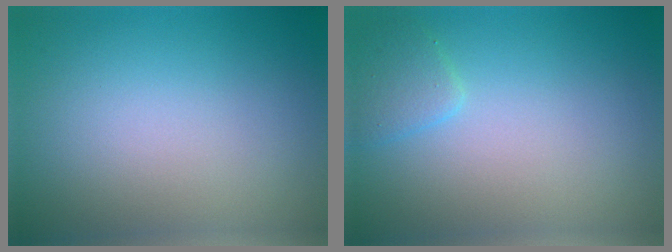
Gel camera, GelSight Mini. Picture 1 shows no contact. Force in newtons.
{"total": 1.5, "press": 1.5, "slide": 0.1}